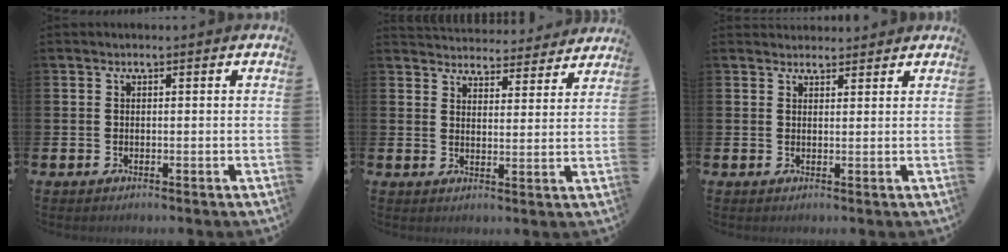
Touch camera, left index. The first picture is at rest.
{"total": 4.6, "force": [4.5, 0.9, -0.2], "torque": [0.000, -0.038, 0.076]}
{"total": 2.0, "force": [1.9, 0.6, -0.1], "torque": [0.011, -0.010, 0.033]}